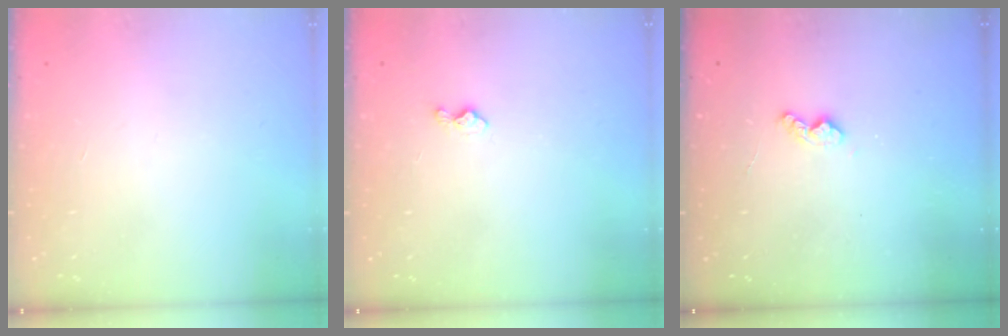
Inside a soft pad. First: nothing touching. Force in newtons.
{"total": 3.5, "press": 3.5, "slide": 0.4}
{"total": 5.9, "press": 5.9, "slide": 0.5}